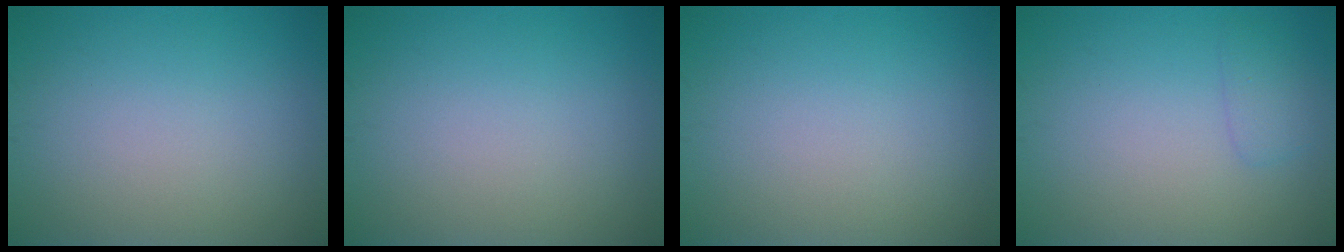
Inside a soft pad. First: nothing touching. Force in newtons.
{"total": 0.0}
{"total": 0.0}
{"total": 1.4, "press": 1.4, "slide": 0.1}